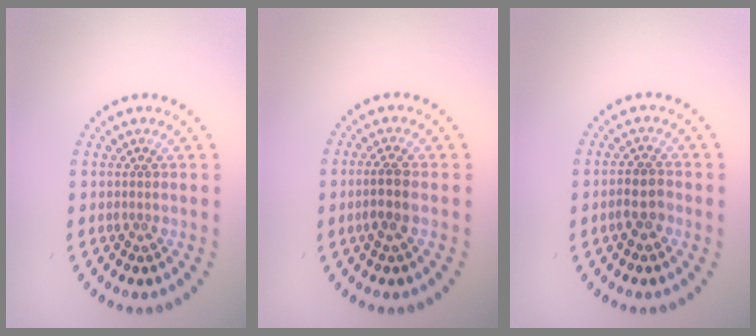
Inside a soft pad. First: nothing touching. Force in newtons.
{"total": 2.2, "press": 2.0, "slide": 0.9}
{"total": 2.5, "press": 2.3, "slide": 0.9}